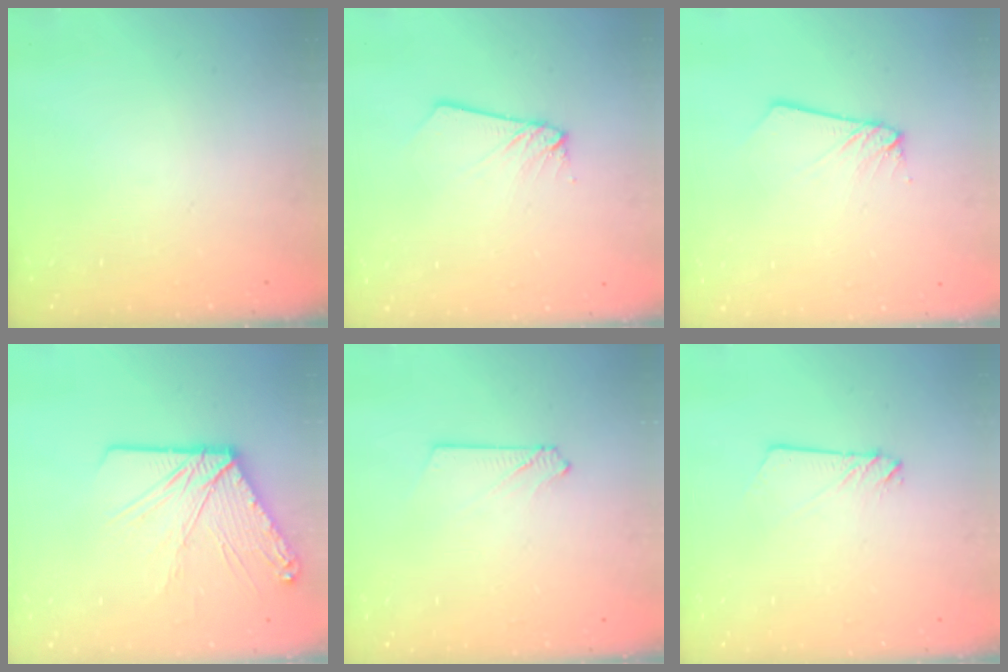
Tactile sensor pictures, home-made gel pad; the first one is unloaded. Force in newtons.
{"total": 2.6, "press": 2.6, "slide": 0.2}
{"total": 2.6, "press": 2.6, "slide": 0.2}
{"total": 14.4, "press": 14.3, "slide": 2.1}
{"total": 3.0, "press": 3.0, "slide": 0.4}
{"total": 2.4, "press": 2.4, "slide": 0.2}